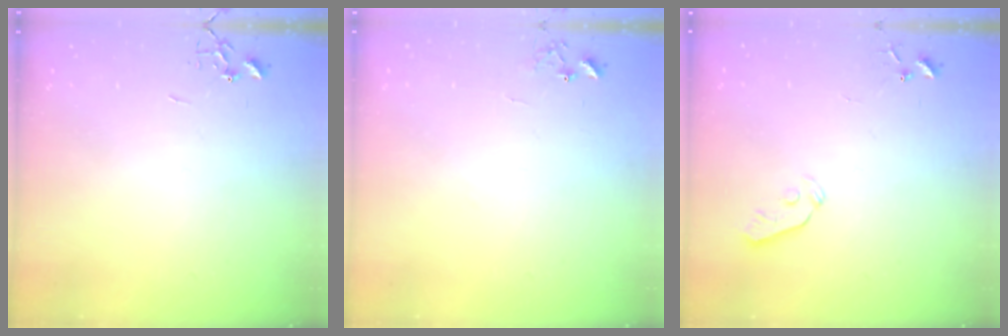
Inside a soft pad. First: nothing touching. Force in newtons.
{"total": 6.5, "press": 6.5, "slide": 0.5}
{"total": 3.6, "press": 3.5, "slide": 0.7}